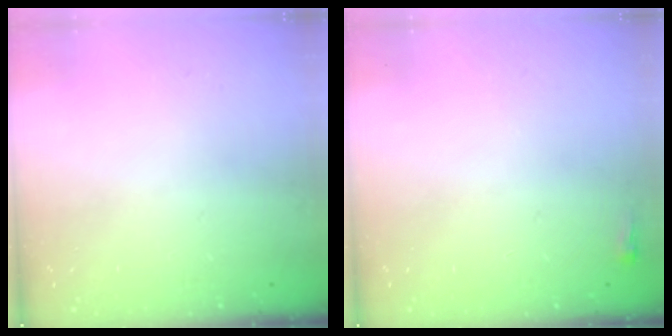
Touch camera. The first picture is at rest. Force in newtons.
{"total": 2.0, "press": 2.0, "slide": 0.5}